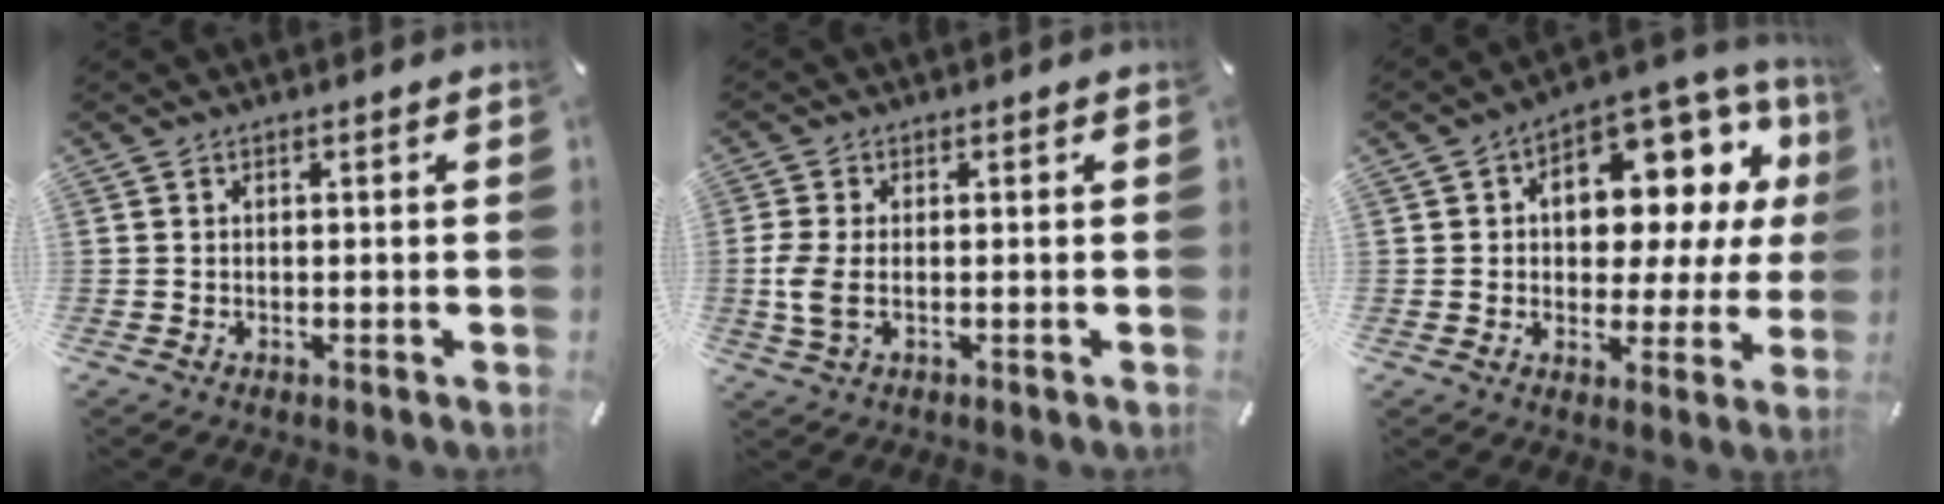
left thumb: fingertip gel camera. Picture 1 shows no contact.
{"total": 5.1, "force": [-0.4, 2.6, 4.4], "torque": [-0.102, -0.002, -0.008]}
{"total": 12.2, "force": [3.4, 8.4, 8.1], "torque": [-0.095, -0.039, 0.059]}